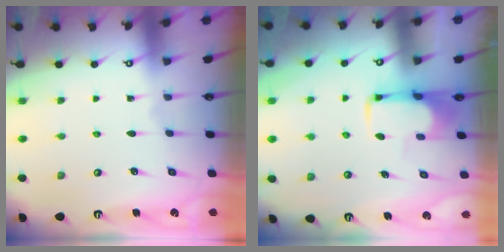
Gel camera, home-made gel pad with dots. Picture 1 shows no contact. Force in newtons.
{"total": 1.8, "press": 1.8, "slide": 0.5}